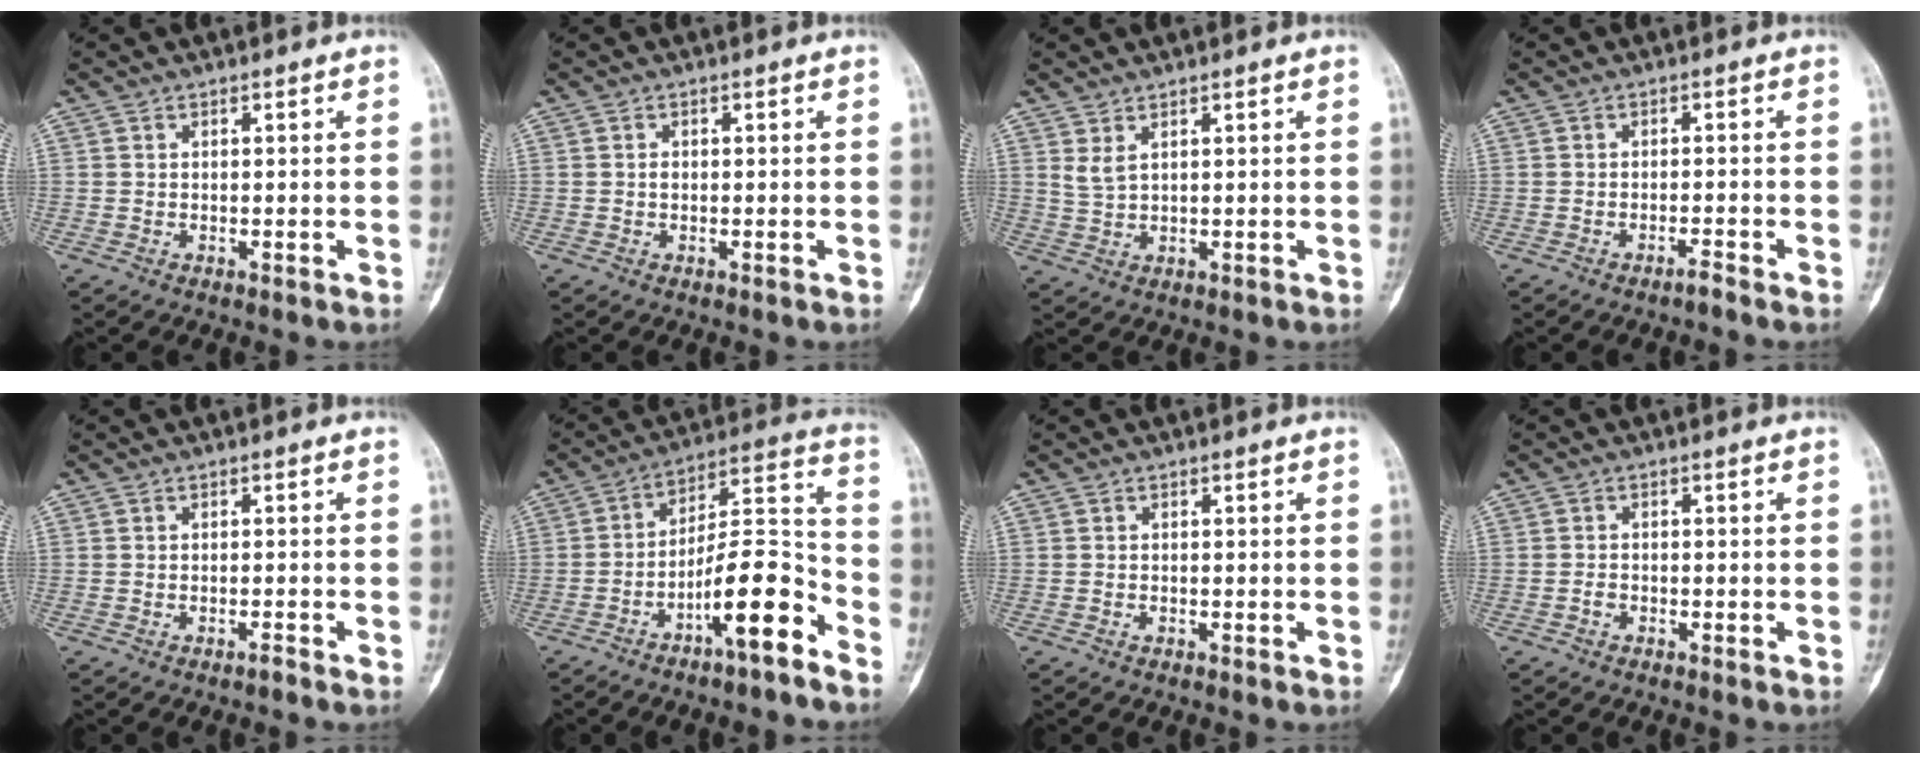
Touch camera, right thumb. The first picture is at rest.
{"total": 0.7, "force": [-0.1, 0.6, 0.4], "torque": [-0.006, 0.002, -0.003]}
{"total": 2.4, "force": [1.4, 0.8, 1.8], "torque": [-0.041, -0.006, 0.037]}
{"total": 1.3, "force": [-1.1, -0.1, 0.5], "torque": [-0.010, 0.009, -0.020]}
{"total": 0.8, "force": [-0.7, 0.1, 0.3], "torque": [-0.002, 0.005, -0.012]}
{"total": 13.9, "force": [-7.8, 3.2, 11.0], "torque": [-0.179, 0.078, -0.130]}
{"total": 0.0}
{"total": 1.0, "force": [-0.6, 0.7, 0.4], "torque": [-0.002, 0.003, -0.013]}